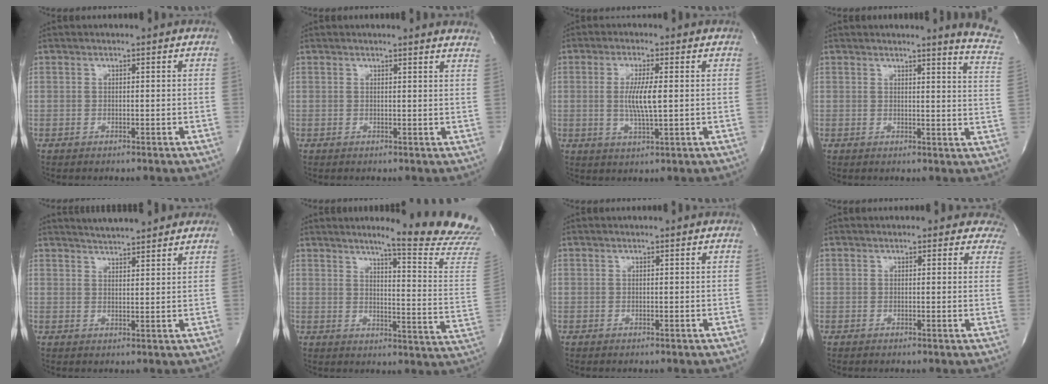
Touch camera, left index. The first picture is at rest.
{"total": 6.4, "force": [6.3, 0.4, 1.2], "torque": [-0.004, -0.018, 0.041]}
{"total": 5.7, "force": [0.3, 0.5, 5.6], "torque": [-0.113, -0.006, 0.005]}
{"total": 8.1, "force": [7.7, -1.0, 2.6], "torque": [-0.023, -0.083, 0.056]}
{"total": 7.8, "force": [7.2, 0.9, 3.0], "torque": [-0.048, 0.019, 0.097]}
{"total": 18.2, "force": [16.3, -1.4, 8.0], "torque": [-0.105, -0.124, 0.183]}
{"total": 0.0}
{"total": 4.4, "force": [3.7, 2.4, 0.5], "torque": [0.030, -0.007, 0.007]}